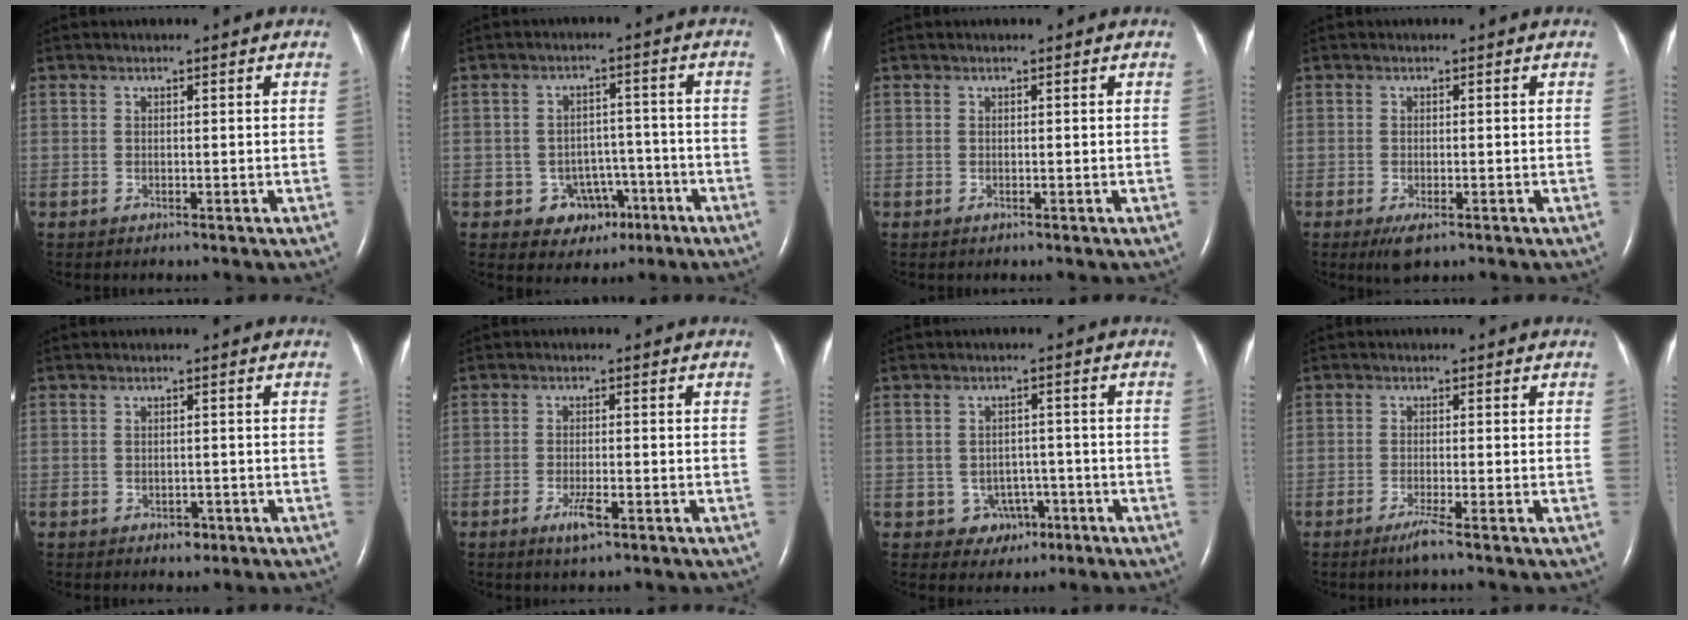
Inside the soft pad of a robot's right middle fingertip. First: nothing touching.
{"total": 6.0, "force": [-2.8, 5.1, 1.5], "torque": [-0.009, 0.019, -0.027]}
{"total": 0.0}
{"total": 2.8, "force": [-1.5, 0.9, 2.2], "torque": [-0.045, -0.005, -0.022]}
{"total": 1.6, "force": [-0.8, 1.1, 0.8], "torque": [-0.011, 0.002, -0.007]}
{"total": 3.1, "force": [-1.7, 0.6, 2.6], "torque": [-0.053, -0.004, -0.030]}
{"total": 4.3, "force": [-1.7, 3.8, 0.7], "torque": [-0.004, 0.015, -0.011]}
{"total": 2.3, "force": [-1.6, -0.4, 1.6], "torque": [-0.038, -0.006, -0.033]}